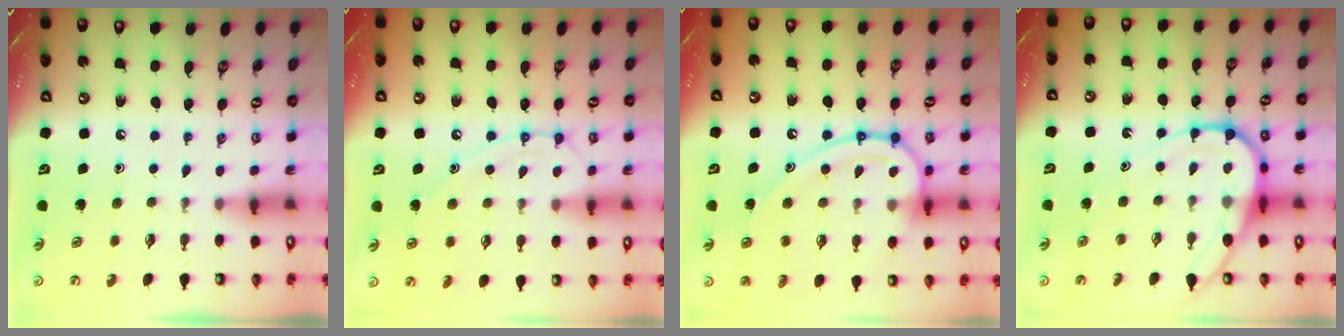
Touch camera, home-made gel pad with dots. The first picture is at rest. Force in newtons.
{"total": 10.5, "press": 10.5, "slide": 0.8}
{"total": 16.4, "press": 16.3, "slide": 1.4}
{"total": 9.7, "press": 9.7, "slide": 0.9}